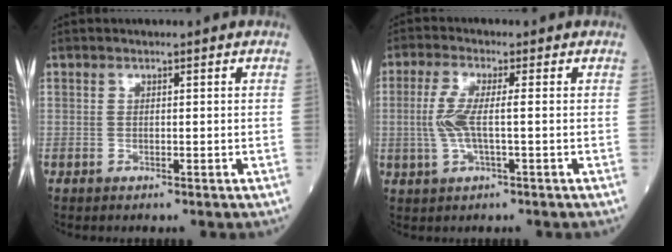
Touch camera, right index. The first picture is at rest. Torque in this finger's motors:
{"motor_torque": [1.13, 0.06, 0.60, 0.20]}